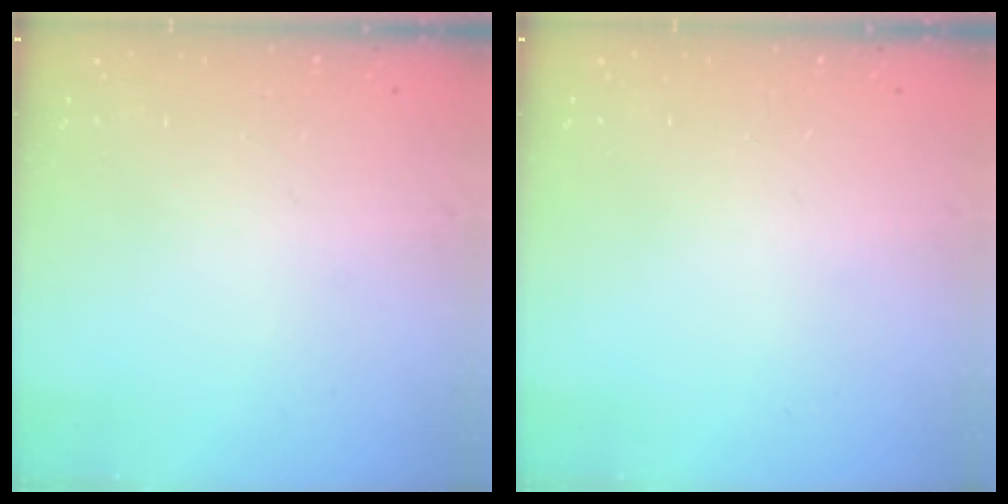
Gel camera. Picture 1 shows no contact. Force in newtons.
{"total": 0.0}